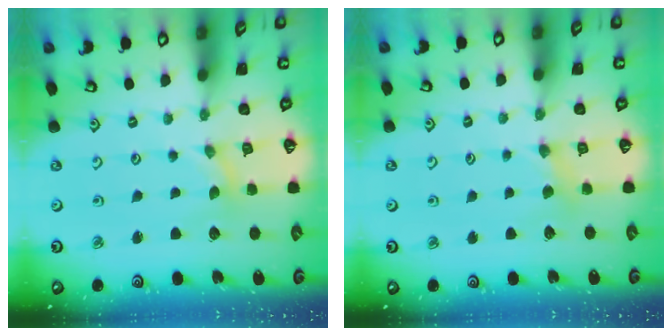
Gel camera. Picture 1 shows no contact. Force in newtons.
{"total": 2.8, "press": 2.7, "slide": 0.5}